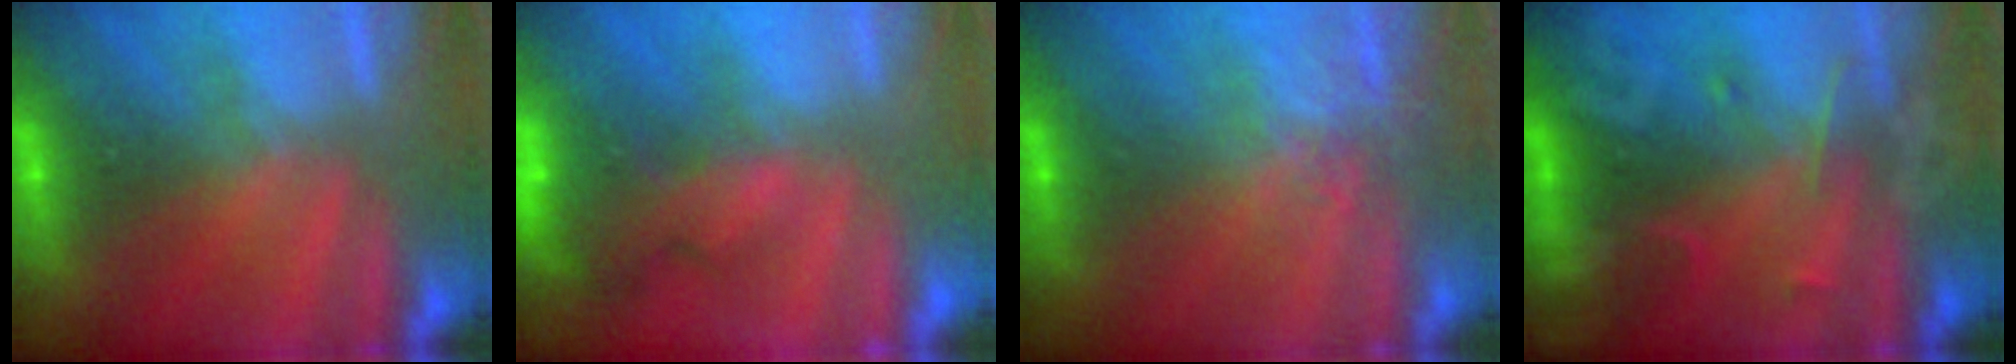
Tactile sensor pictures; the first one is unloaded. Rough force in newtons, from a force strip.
{"total": 7.7}
{"total": 2.7}
{"total": 2.5}